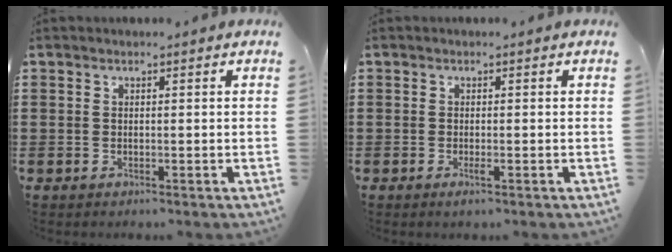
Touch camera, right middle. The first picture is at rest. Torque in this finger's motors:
{"motor_torque": [0.63, -0.42, 0.02, 0.06]}